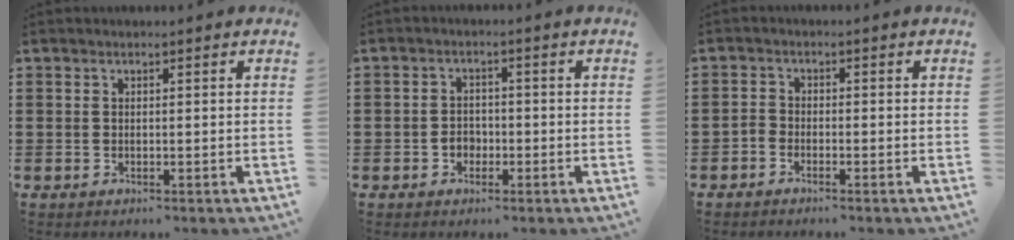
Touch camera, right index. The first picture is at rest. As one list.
[{"total": 2.1, "force": [-0.9, 1.7, 1.0], "torque": [-0.026, -0.001, -0.018]}, {"total": 1.6, "force": [-1.4, 0.6, 0.3], "torque": [-0.010, 0.004, -0.029]}]